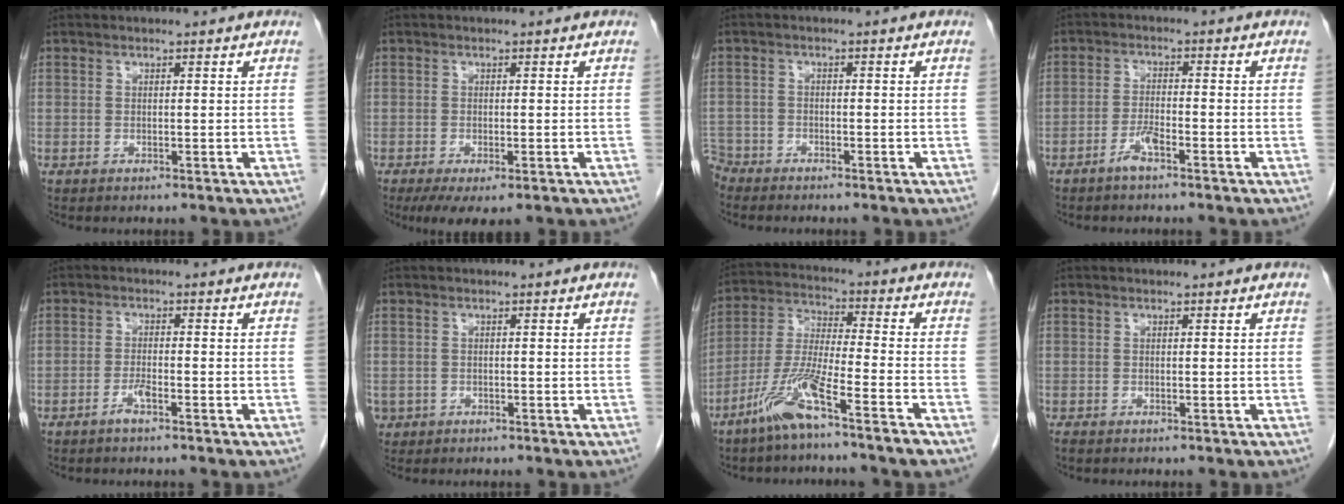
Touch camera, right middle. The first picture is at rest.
{"total": 6.0, "force": [-3.6, 2.1, 4.3], "torque": [-0.066, -0.017, -0.056]}
{"total": 3.8, "force": [-3.6, 1.3, -0.1], "torque": [0.001, -0.006, -0.072]}
{"total": 2.9, "force": [-2.1, 0.3, 2.1], "torque": [-0.042, 0.000, -0.040]}
{"total": 2.0, "force": [-1.4, 0.1, 1.4], "torque": [-0.030, 0.000, -0.026]}
{"total": 1.6, "force": [-0.7, 1.4, 0.2], "torque": [-0.006, 0.003, -0.006]}
{"total": 10.0, "force": [-6.6, -0.2, 7.5], "torque": [-0.163, -0.015, -0.132]}
{"total": 0.9, "force": [-0.8, 0.2, 0.4], "torque": [-0.013, -0.005, -0.012]}